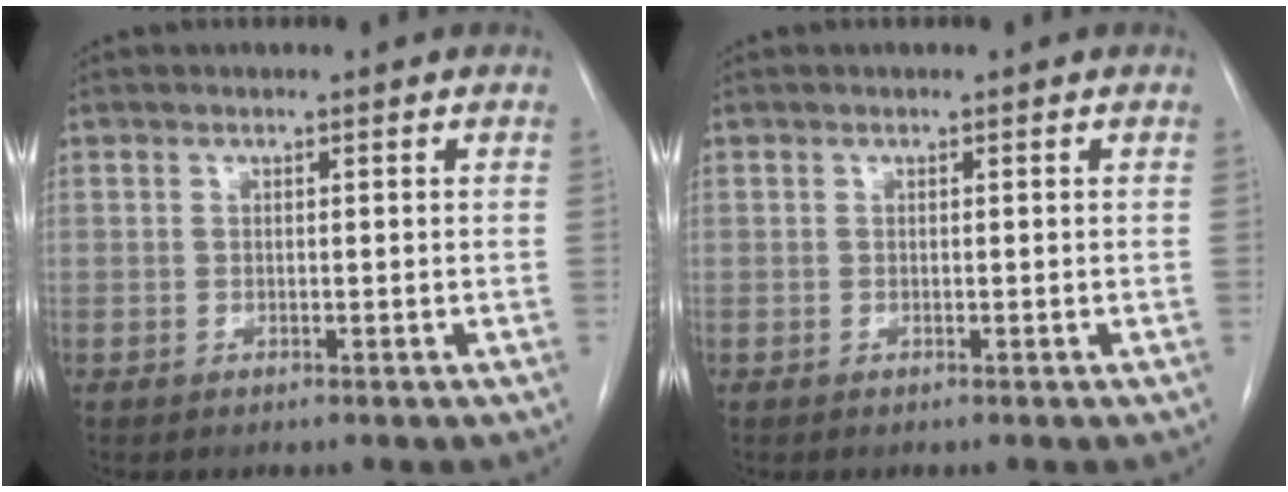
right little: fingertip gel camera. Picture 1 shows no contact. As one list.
[{"total": 0.0}]